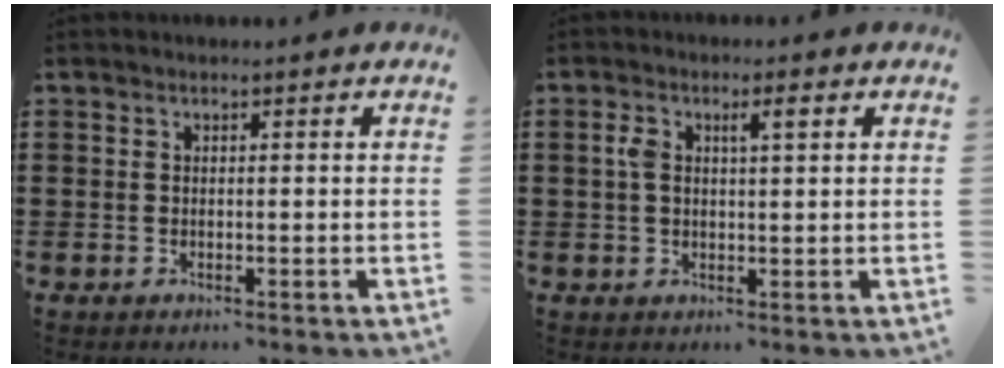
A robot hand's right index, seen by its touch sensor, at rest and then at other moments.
{"total": 3.3, "force": [0.9, 1.0, 3.0], "torque": [-0.053, 0.005, 0.011]}